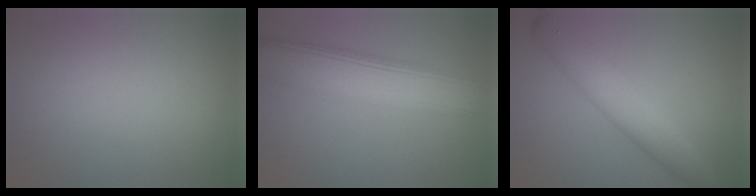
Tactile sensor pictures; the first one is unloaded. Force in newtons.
{"total": 8.4, "press": 8.4, "slide": 0.1}
{"total": 5.1, "press": 5.1, "slide": 0.2}